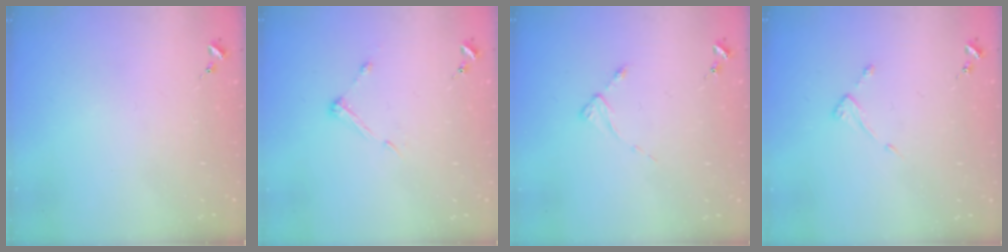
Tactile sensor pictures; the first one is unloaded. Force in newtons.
{"total": 5.6, "press": 5.5, "slide": 0.7}
{"total": 2.5, "press": 2.5, "slide": 0.3}
{"total": 4.1, "press": 4.0, "slide": 0.4}